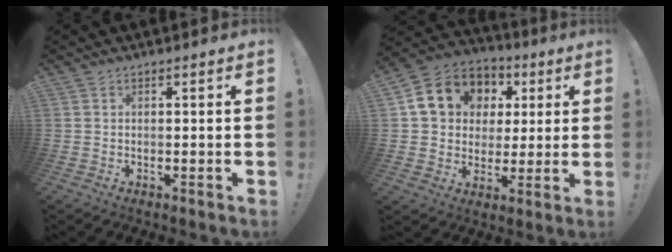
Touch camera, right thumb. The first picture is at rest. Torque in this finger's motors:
{"motor_torque": [1.38, 2.79, 0.37, 0.58, 0.05]}